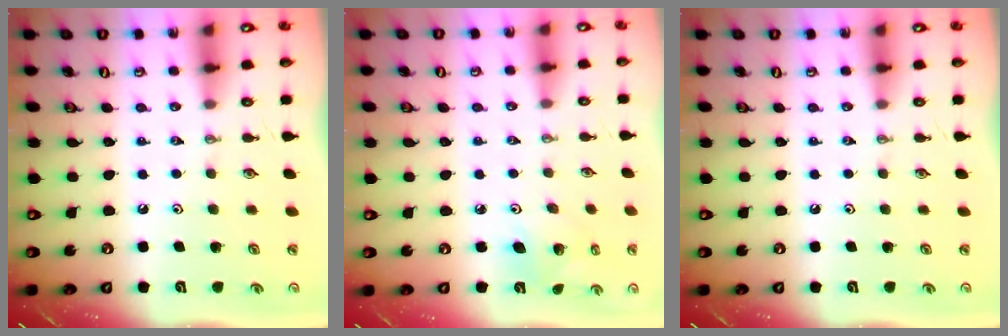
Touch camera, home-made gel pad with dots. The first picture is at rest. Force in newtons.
{"total": 4.8, "press": 4.8, "slide": 0.2}
{"total": 0.0}